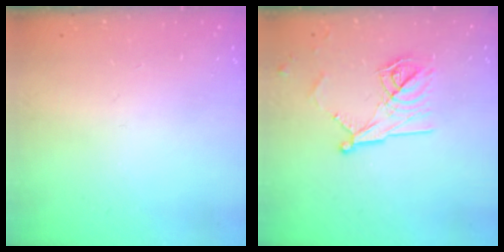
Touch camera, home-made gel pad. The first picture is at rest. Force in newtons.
{"total": 13.5, "press": 13.5, "slide": 0.2}